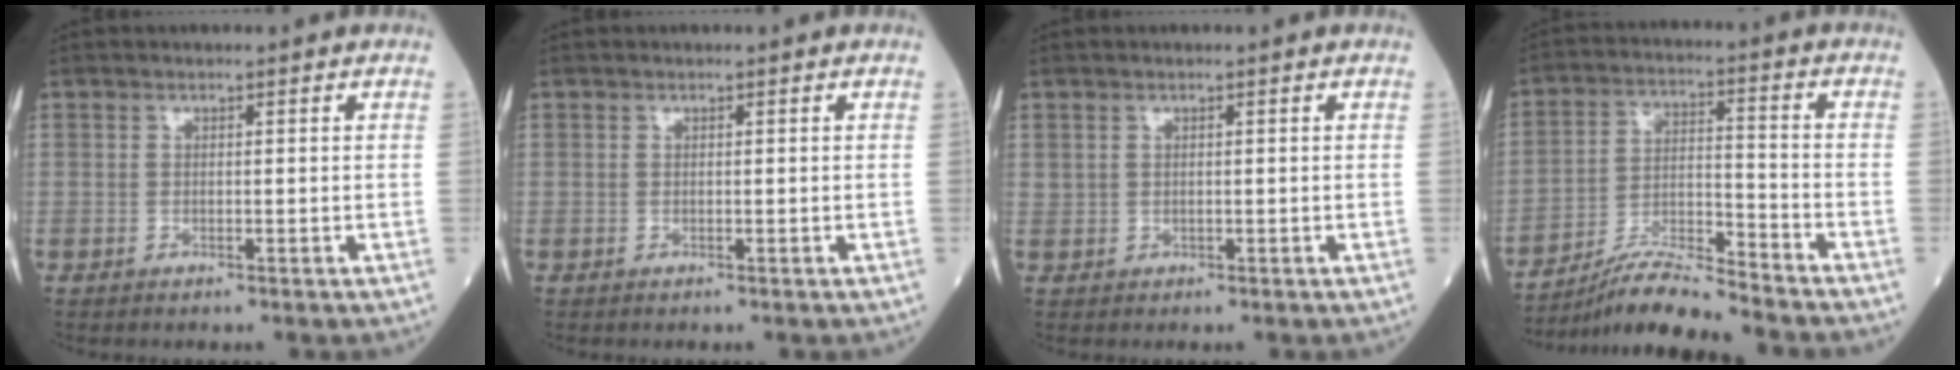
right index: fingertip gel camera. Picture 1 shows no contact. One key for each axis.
{"total": 0.0}
{"total": 0.5, "fx": 0.3, "fy": 0.4, "fz": 0.2, "tx": 0.000, "ty": 0.000, "tz": 0.005}
{"total": 10.0, "fx": -9.4, "fy": -0.8, "fz": 3.3, "tx": -0.062, "ty": 0.001, "tz": -0.172}